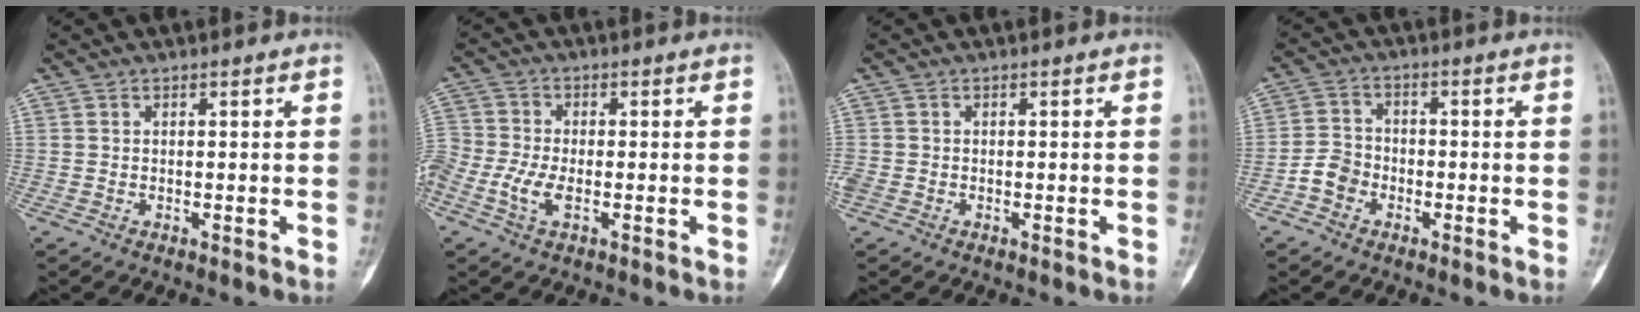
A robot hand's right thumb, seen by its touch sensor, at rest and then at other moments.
{"total": 6.7, "force": [-2.4, 3.5, 5.2], "torque": [-0.130, 0.011, -0.053]}
{"total": 1.7, "force": [-0.5, 1.4, 1.0], "torque": [-0.031, 0.002, -0.009]}
{"total": 4.8, "force": [-2.2, 3.8, 1.9], "torque": [-0.022, 0.019, -0.049]}